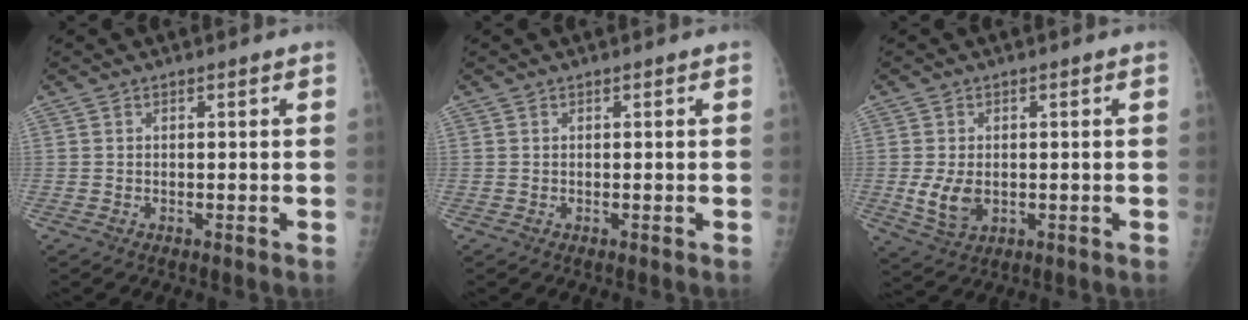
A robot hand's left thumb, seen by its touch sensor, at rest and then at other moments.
{"total": 0.0}
{"total": 5.8, "force": [-0.6, 4.0, 4.2], "torque": [-0.073, -0.009, -0.001]}